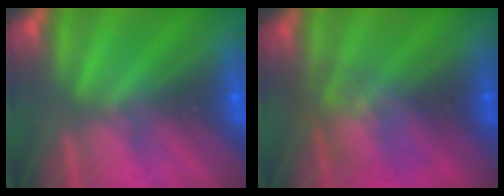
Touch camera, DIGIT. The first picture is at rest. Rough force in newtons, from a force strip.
{"total": 3.6}